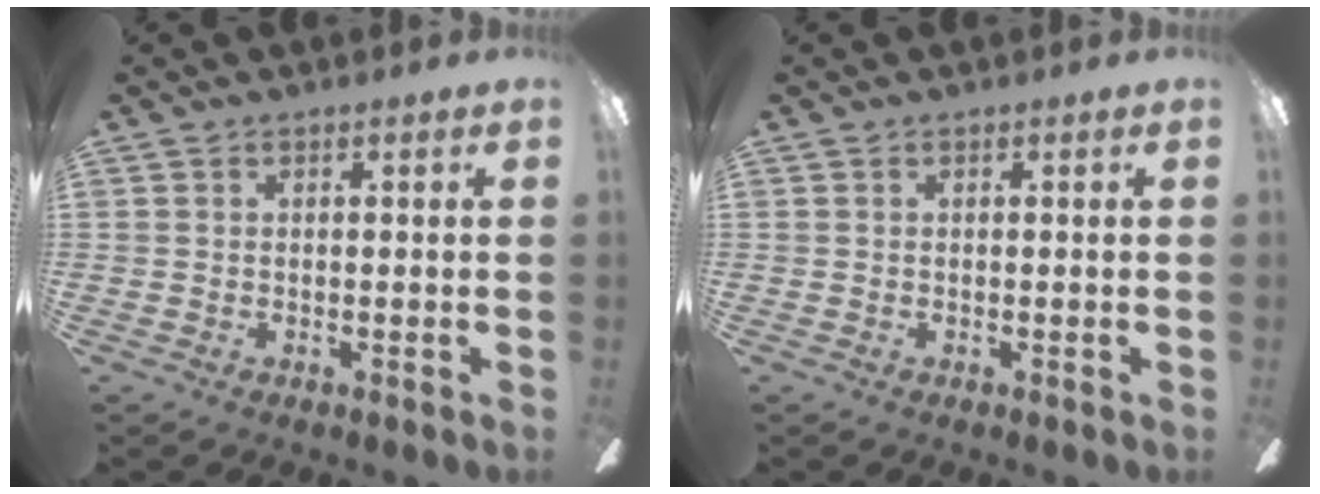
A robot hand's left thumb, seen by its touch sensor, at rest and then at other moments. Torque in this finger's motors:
{"motor_torque": [0.00, 0.00, -0.05, 0.05, 0.00]}